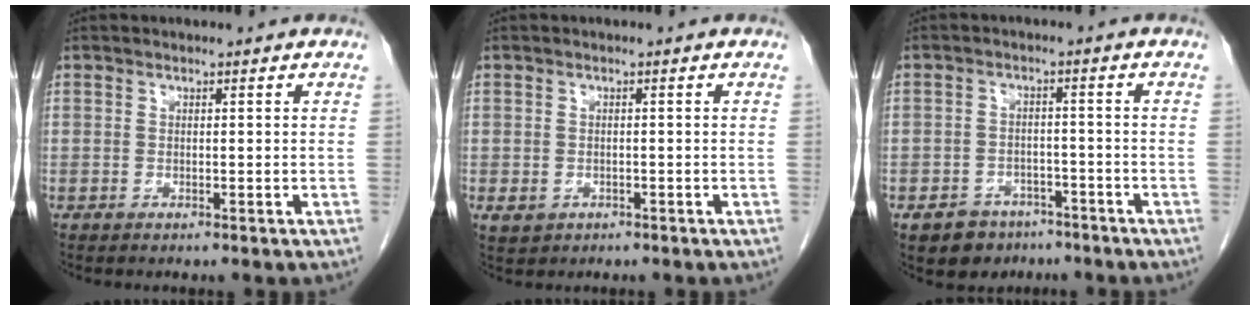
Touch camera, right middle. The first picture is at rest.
{"total": 2.1, "force": [-0.8, 1.7, 0.8], "torque": [-0.014, 0.001, -0.002]}
{"total": 5.6, "force": [-3.8, 4.0, 1.1], "torque": [-0.018, 0.009, -0.052]}